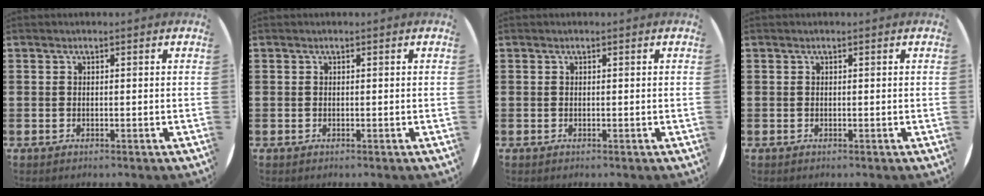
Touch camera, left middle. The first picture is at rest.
{"total": 0.0}
{"total": 0.0}
{"total": 0.0}